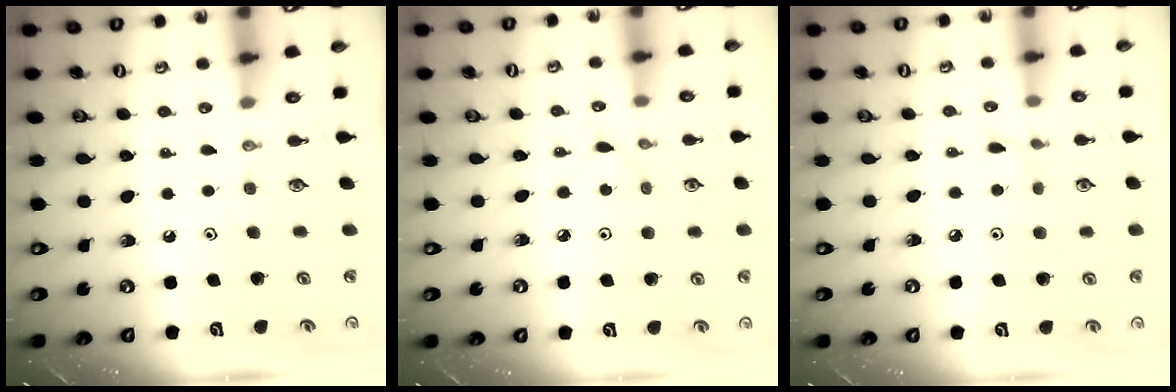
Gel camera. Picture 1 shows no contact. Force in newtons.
{"total": 2.9, "press": 2.9, "slide": 0.4}
{"total": 2.3, "press": 2.3, "slide": 0.3}